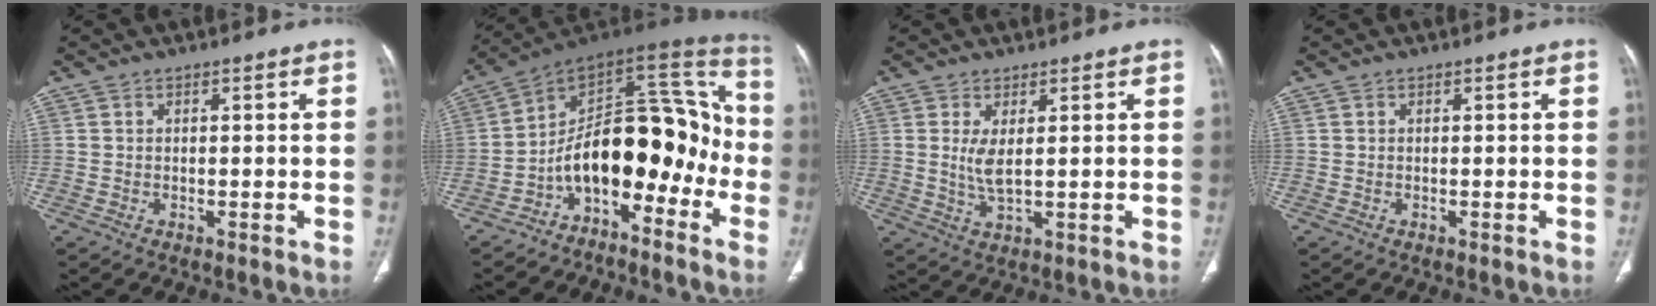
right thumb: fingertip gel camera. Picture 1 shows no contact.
{"total": 17.6, "force": [-7.1, 9.8, 12.7], "torque": [-0.141, 0.126, -0.121]}
{"total": 4.1, "force": [0.9, 1.2, 3.8], "torque": [-0.083, -0.015, 0.027]}
{"total": 0.0}